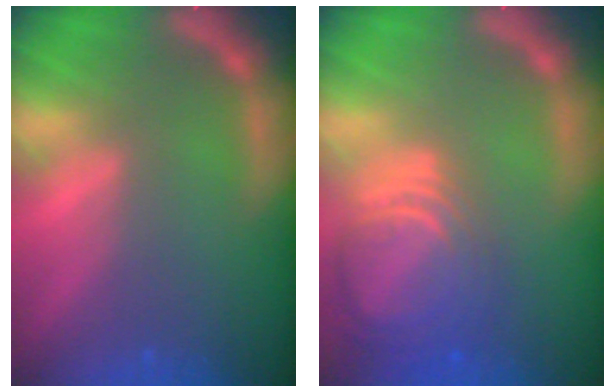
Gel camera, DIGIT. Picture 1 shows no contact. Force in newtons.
{"total": 9.0}